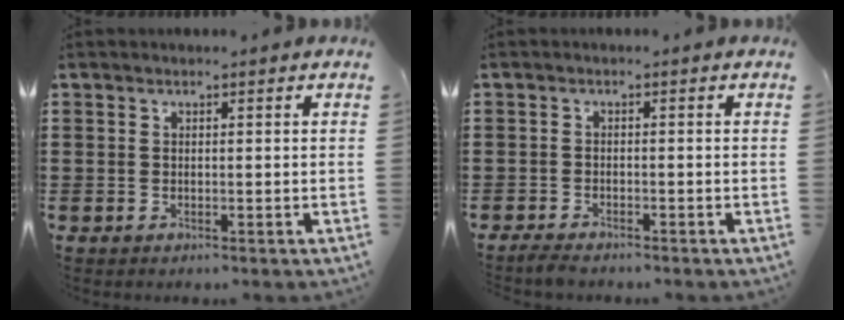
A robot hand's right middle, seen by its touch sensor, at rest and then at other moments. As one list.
[{"total": 1.6, "force": [-1.5, 0.2, 0.5], "torque": [-0.018, -0.001, -0.032]}]